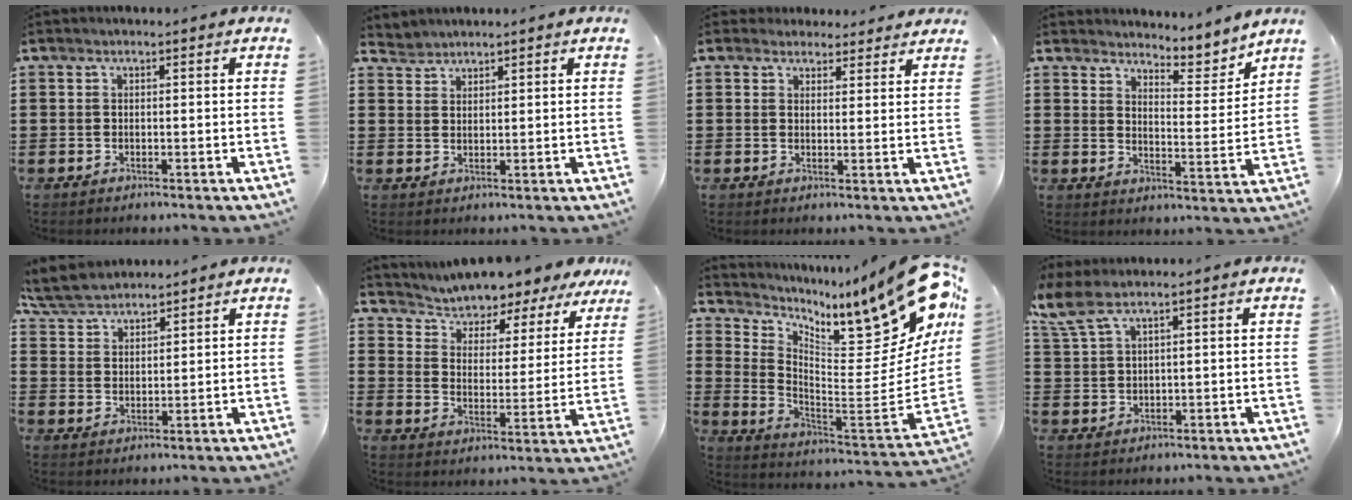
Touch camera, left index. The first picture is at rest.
{"total": 2.2, "force": [1.9, 0.9, -0.6], "torque": [0.002, 0.003, 0.039]}
{"total": 3.2, "force": [2.9, 1.3, 0.1], "torque": [-0.005, -0.005, 0.055]}
{"total": 4.5, "force": [4.4, 0.4, 0.6], "torque": [-0.022, -0.039, 0.070]}
{"total": 5.4, "force": [5.0, 1.7, 1.0], "torque": [-0.043, -0.009, 0.094]}
{"total": 4.7, "force": [4.6, 0.3, -0.6], "torque": [-0.019, -0.041, 0.074]}
{"total": 15.0, "force": [10.1, 3.5, 10.5], "torque": [-0.141, -0.091, 0.151]}
{"total": 4.2, "force": [2.9, 1.1, 2.9], "torque": [-0.073, -0.004, 0.051]}